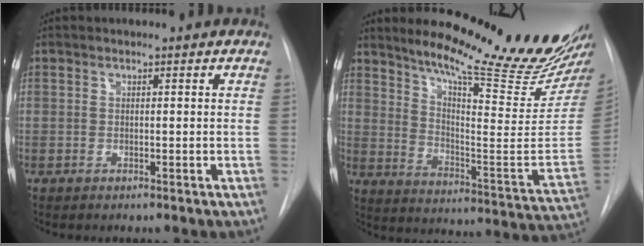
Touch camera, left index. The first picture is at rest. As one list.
[{"total": 22.4, "force": [19.5, -0.3, 11.2], "torque": [-0.170, -0.106, 0.270]}]